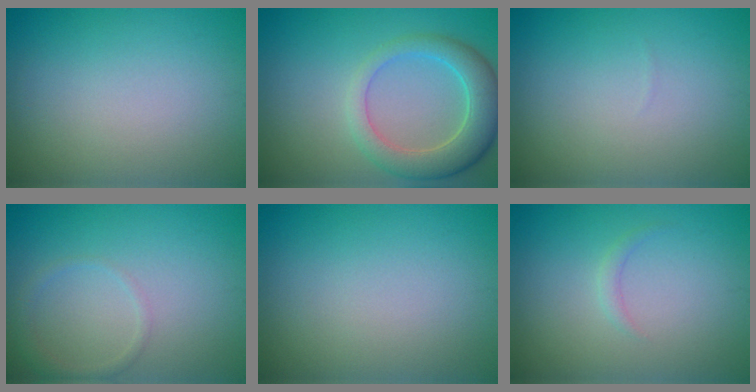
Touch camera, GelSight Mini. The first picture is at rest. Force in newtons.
{"total": 5.3, "press": 5.3, "slide": 0.8}
{"total": 0.0}
{"total": 1.4, "press": 1.4, "slide": 0.1}
{"total": 0.0}
{"total": 0.8, "press": 0.8, "slide": 0.0}